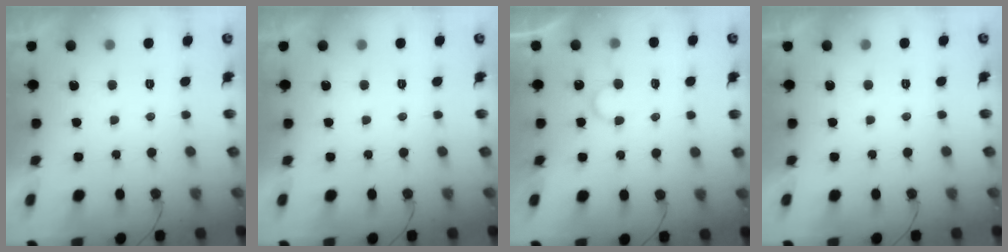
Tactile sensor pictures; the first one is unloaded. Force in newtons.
{"total": 0.0}
{"total": 5.9, "press": 5.9, "slide": 0.4}
{"total": 1.7, "press": 1.7, "slide": 0.0}